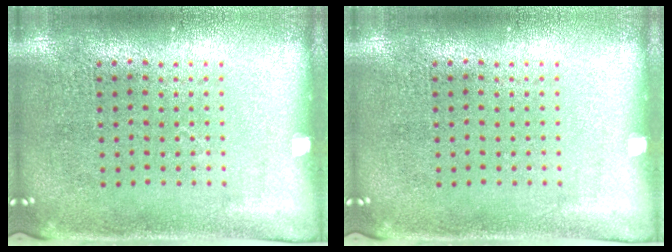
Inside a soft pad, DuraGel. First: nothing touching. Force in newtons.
{"total": 0.0}